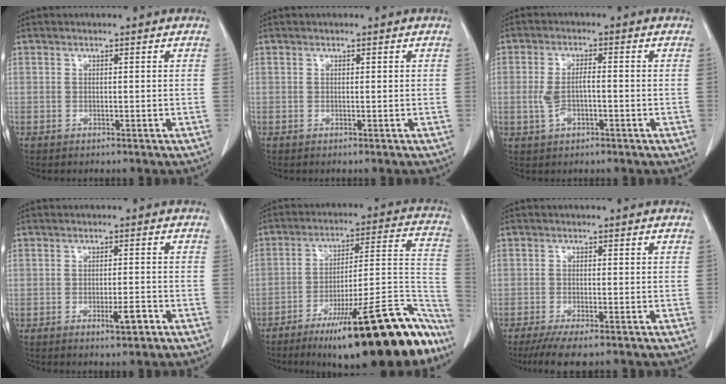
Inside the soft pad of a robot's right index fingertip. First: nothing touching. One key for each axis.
{"total": 0.0}
{"total": 4.3, "fx": -0.9, "fy": 1.8, "fz": 3.8, "tx": -0.083, "ty": 0.009, "tz": -0.013}
{"total": 3.2, "fx": -1.6, "fy": 0.4, "fz": 2.7, "tx": -0.042, "ty": -0.002, "tz": -0.023}
{"total": 27.1, "fx": -18.8, "fy": 4.9, "fz": 18.8, "tx": -0.170, "ty": 0.031, "tz": -0.278}
{"total": 5.7, "fx": -4.2, "fy": 0.7, "fz": 3.8, "tx": -0.063, "ty": -0.015, "tz": -0.067}